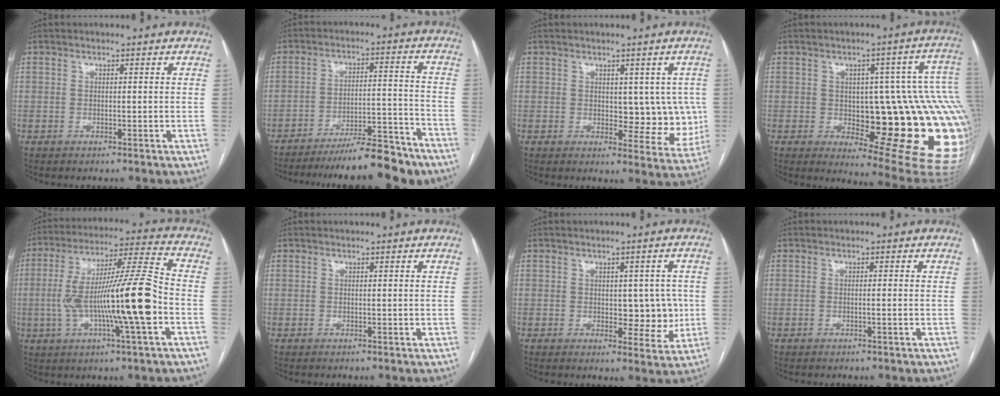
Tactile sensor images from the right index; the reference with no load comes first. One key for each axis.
{"total": 14.3, "fx": -12.8, "fy": 1.3, "fz": 6.4, "tx": -0.087, "ty": 0.017, "tz": -0.196}
{"total": 7.4, "fx": 0.9, "fy": 4.3, "fz": 5.9, "tx": -0.048, "ty": 0.001, "tz": 0.020}
{"total": 23.0, "fx": -2.4, "fy": 6.9, "fz": 21.8, "tx": -0.169, "ty": 0.022, "tz": -0.008}
{"total": 17.8, "fx": -3.3, "fy": 0.6, "fz": 17.5, "tx": -0.312, "ty": 0.006, "tz": -0.059}
{"total": 0.0}
{"total": 6.0, "fx": 0.1, "fy": 3.5, "fz": 4.9, "tx": -0.049, "ty": 0.009, "tz": 0.011}
{"total": 0.7, "fx": -0.2, "fy": -0.1, "fz": 0.7, "tx": -0.012, "ty": 0.001, "tz": -0.003}